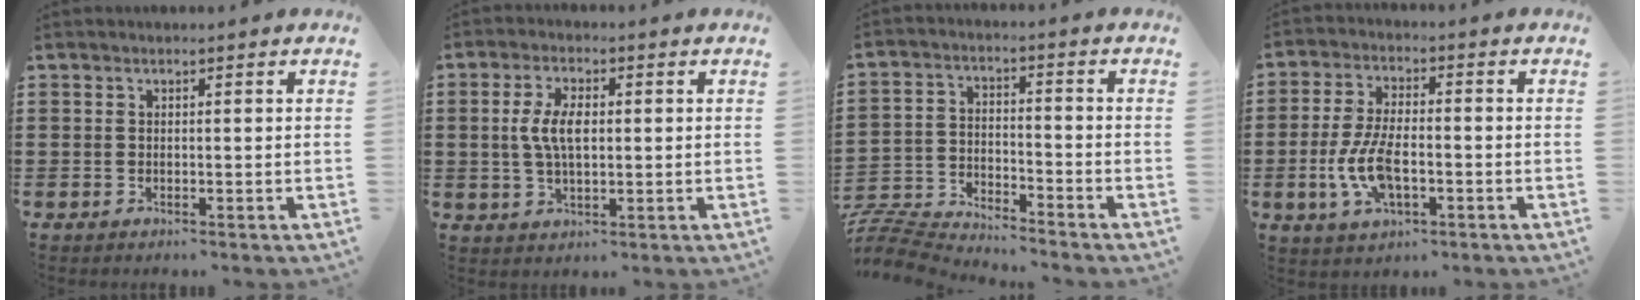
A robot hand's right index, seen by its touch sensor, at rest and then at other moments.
{"total": 5.7, "force": [0.4, 2.5, 5.1], "torque": [-0.115, 0.004, 0.001]}
{"total": 6.8, "force": [-6.8, 0.5, 0.6], "torque": [-0.031, 0.004, -0.142]}
{"total": 8.3, "force": [-2.1, 3.7, 7.1], "torque": [-0.168, -0.008, -0.044]}